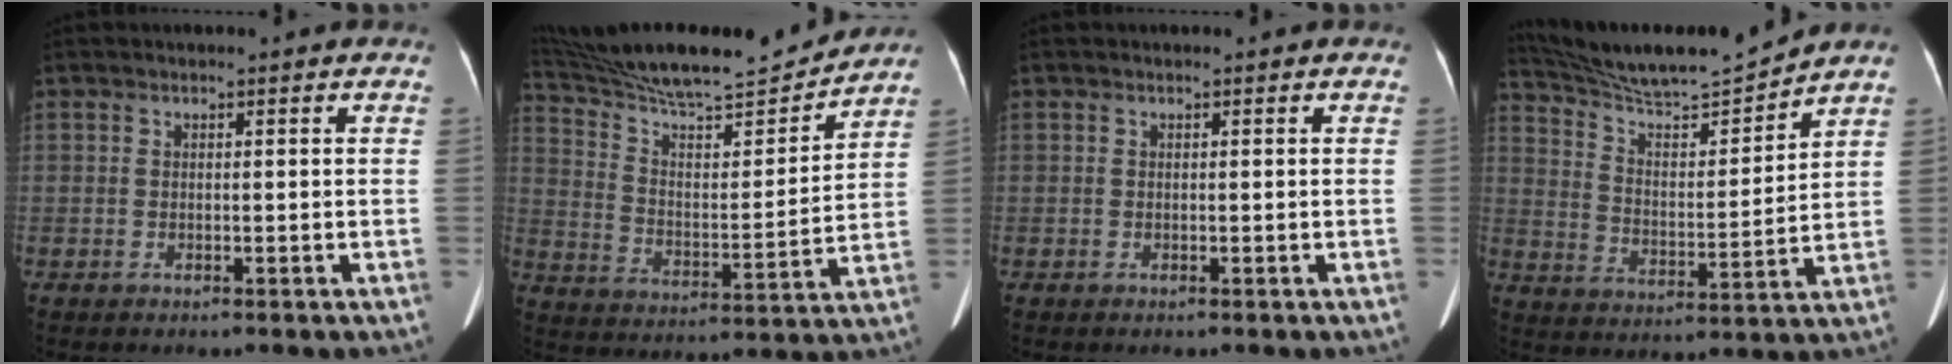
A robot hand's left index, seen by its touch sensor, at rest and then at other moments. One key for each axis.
{"total": 20.7, "fx": 19.2, "fy": 1.6, "fz": 7.5, "tx": -0.136, "ty": -0.008, "tz": 0.302}
{"total": 0.0}
{"total": 13.9, "fx": 13.3, "fy": -0.7, "fz": 4.0, "tx": -0.078, "ty": -0.007, "tz": 0.231}